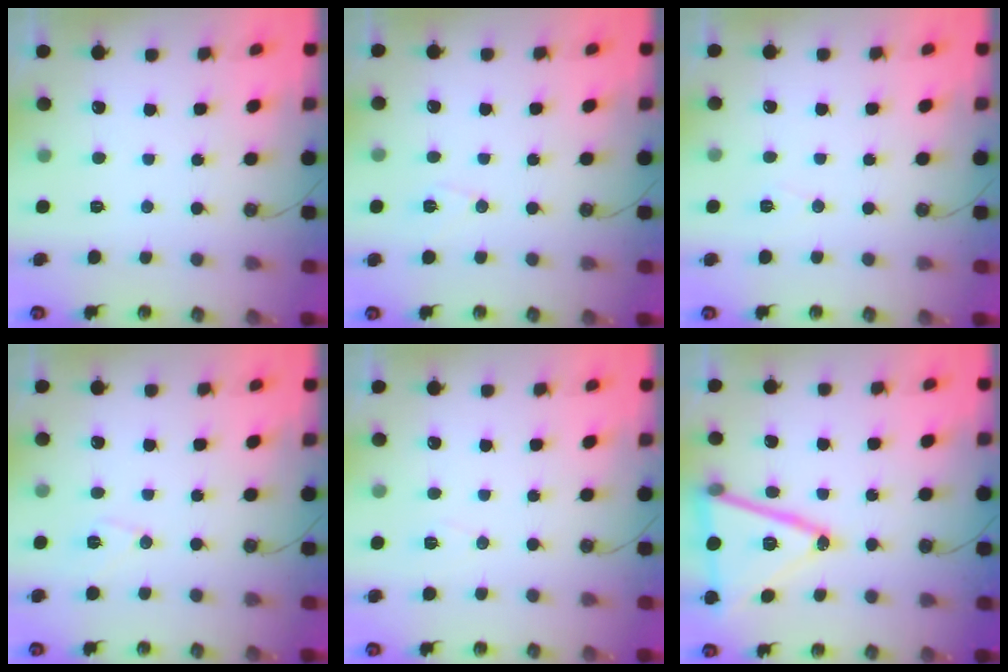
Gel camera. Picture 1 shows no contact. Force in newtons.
{"total": 6.1, "press": 4.9, "slide": 3.6}
{"total": 5.3, "press": 3.0, "slide": 4.4}
{"total": 6.9, "press": 6.0, "slide": 3.5}
{"total": 7.1, "press": 5.4, "slide": 4.6}
{"total": 19.6, "press": 19.3, "slide": 3.4}